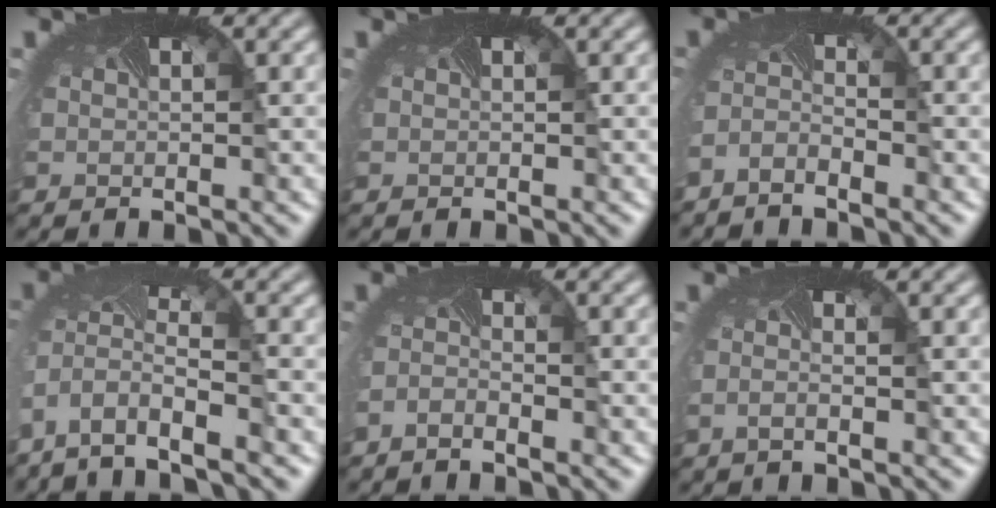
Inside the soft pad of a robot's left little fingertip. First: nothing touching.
{"total": 0.0}
{"total": 1.7, "force": [-1.7, -0.3, -0.1], "torque": [-0.021, -0.013, -0.036]}
{"total": 6.3, "force": [-4.2, 2.2, 4.2], "torque": [-0.110, -0.025, -0.070]}
{"total": 1.4, "force": [-1.3, -0.4, -0.1], "torque": [-0.020, -0.013, -0.026]}
{"total": 0.8, "force": [-0.7, -0.1, 0.4], "torque": [-0.015, -0.013, -0.011]}